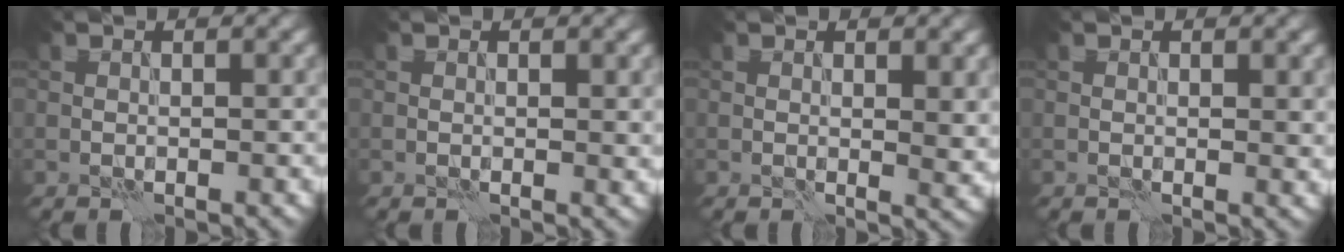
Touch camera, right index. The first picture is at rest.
{"total": 0.6, "force": [0.3, 0.2, 0.5], "torque": [-0.004, -0.001, 0.004]}
{"total": 2.1, "force": [0.4, 0.7, 1.9], "torque": [-0.022, -0.006, 0.008]}
{"total": 0.8, "force": [0.4, 0.2, 0.7], "torque": [-0.006, -0.002, 0.004]}